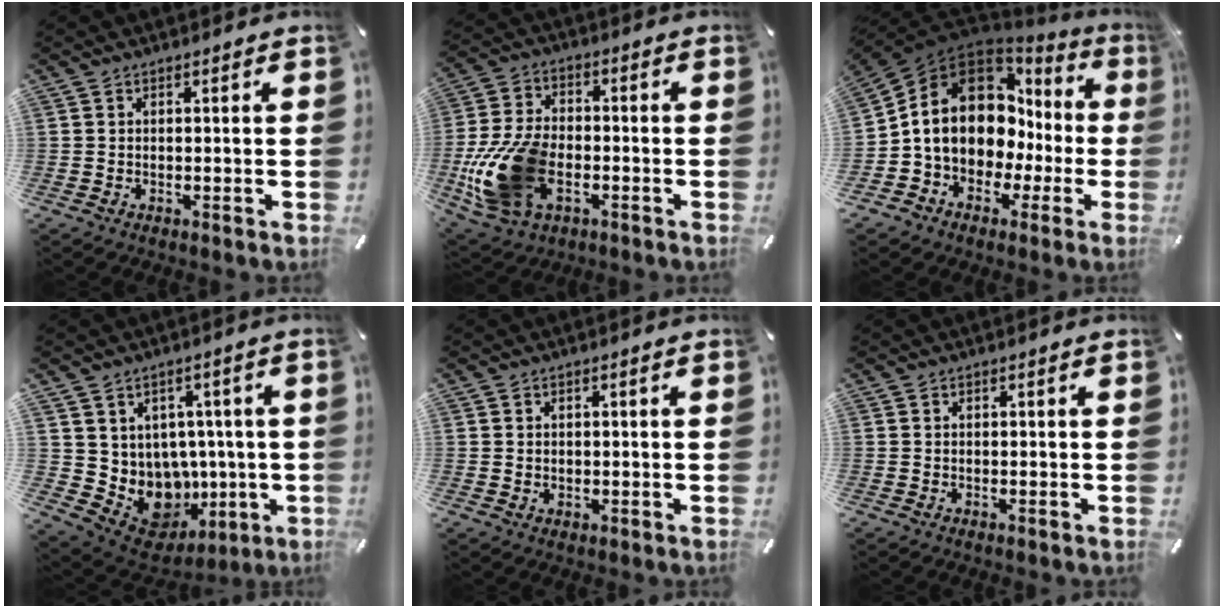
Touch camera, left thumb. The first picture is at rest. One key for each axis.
{"total": 17.6, "fx": -4.8, "fy": 11.6, "fz": 12.3, "tx": -0.260, "ty": 0.016, "tz": -0.076}
{"total": 15.6, "fx": 2.4, "fy": 12.2, "fz": 9.4, "tx": -0.166, "ty": -0.028, "tz": 0.041}
{"total": 10.2, "fx": 0.4, "fy": 9.6, "fz": 3.5, "tx": -0.058, "ty": -0.039, "tz": 0.034}
{"total": 1.2, "fx": 0.4, "fy": 1.1, "fz": 0.1, "tx": -0.003, "ty": 0.005, "tz": 0.006}
{"total": 0.0}